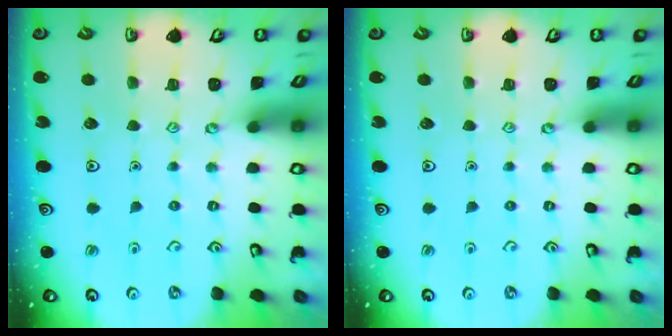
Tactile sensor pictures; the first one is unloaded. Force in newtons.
{"total": 0.0}